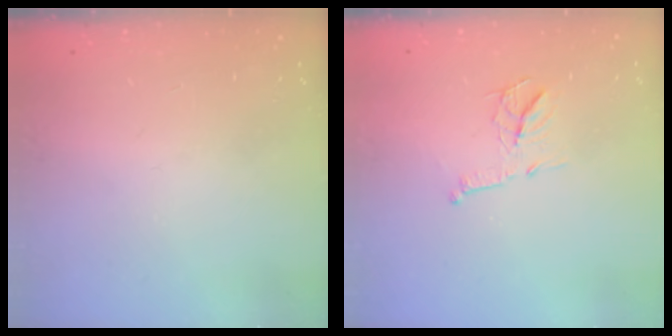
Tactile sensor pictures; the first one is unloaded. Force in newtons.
{"total": 9.7, "press": 9.7, "slide": 0.3}